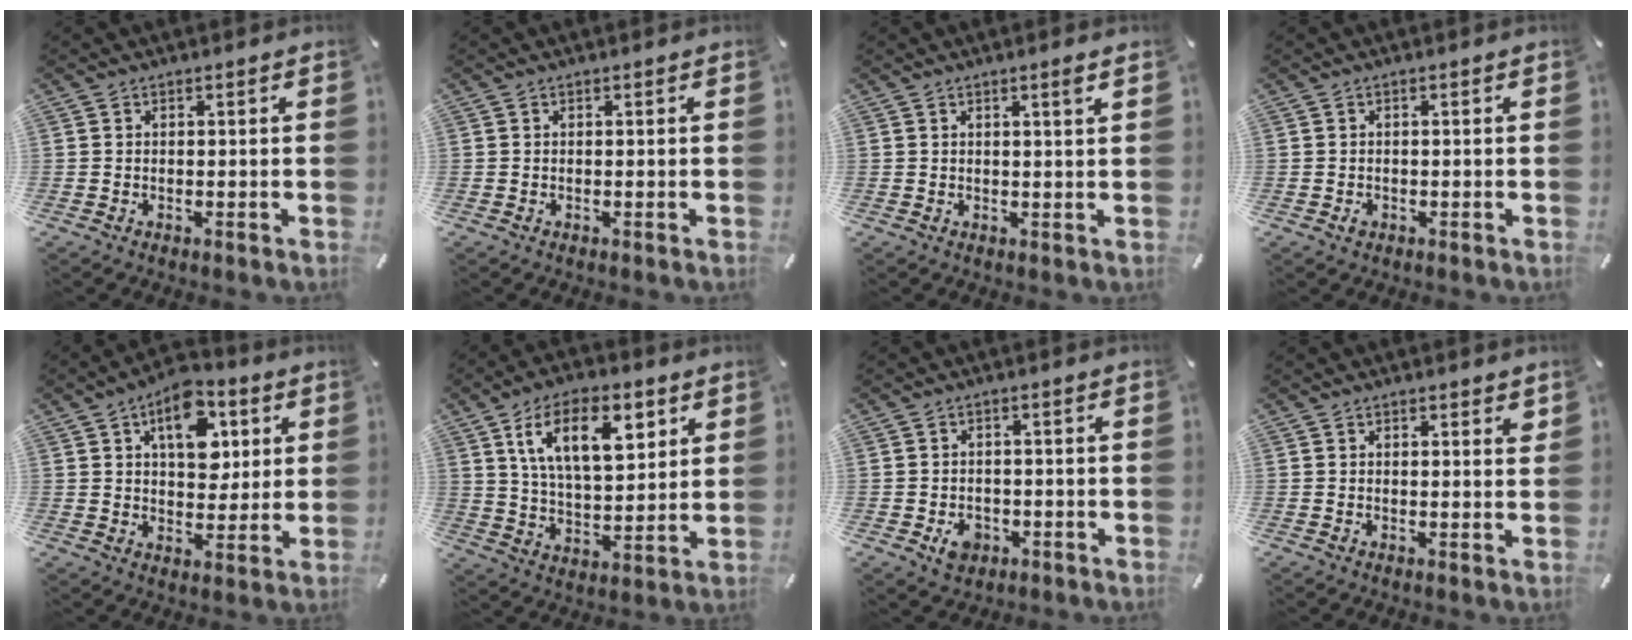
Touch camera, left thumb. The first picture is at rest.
{"total": 0.0}
{"total": 1.9, "force": [1.0, -0.1, 1.6], "torque": [-0.031, -0.003, 0.017]}
{"total": 1.1, "force": [-0.4, 0.8, 0.6], "torque": [-0.012, 0.001, -0.007]}
{"total": 12.5, "force": [4.8, 7.9, 8.4], "torque": [-0.101, -0.014, 0.080]}
{"total": 16.0, "force": [7.7, 7.9, 11.5], "torque": [-0.207, -0.009, 0.131]}
{"total": 5.0, "force": [-1.7, 3.9, 2.6], "torque": [-0.032, 0.003, -0.031]}
{"total": 1.6, "force": [1.1, 0.6, 1.0], "torque": [-0.005, -0.006, 0.015]}